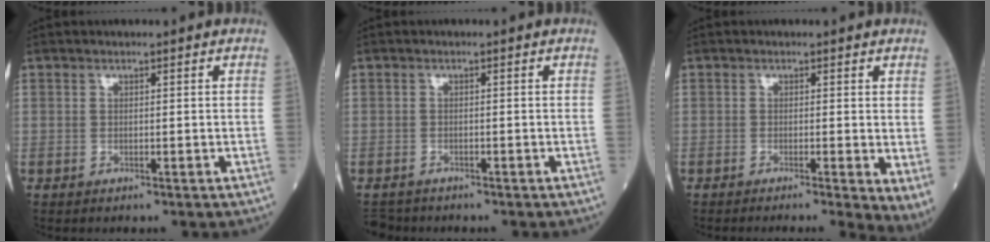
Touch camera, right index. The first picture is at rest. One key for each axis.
{"total": 3.1, "fx": -2.7, "fy": 1.5, "fz": 0.3, "tx": -0.007, "ty": -0.005, "tz": -0.045}
{"total": 4.1, "fx": -1.5, "fy": 0.3, "fz": 3.9, "tx": -0.042, "ty": -0.011, "tz": -0.028}